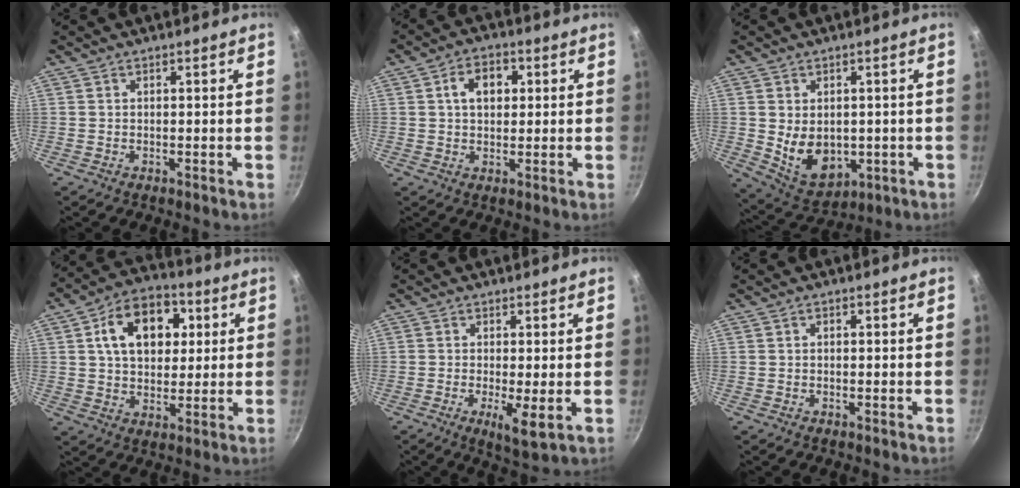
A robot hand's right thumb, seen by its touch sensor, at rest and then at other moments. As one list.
[{"total": 6.8, "force": [1.6, 4.8, 4.6], "torque": [-0.050, 0.009, 0.020]}, {"total": 10.1, "force": [-0.4, 7.4, 6.9], "torque": [-0.094, -0.014, 0.023]}, {"total": 15.4, "force": [4.4, 10.6, 10.3], "torque": [-0.125, 0.009, 0.059]}, {"total": 5.2, "force": [-0.8, 1.0, 5.1], "torque": [-0.090, -0.016, -0.009]}, {"total": 0.7, "force": [0.1, 0.6, 0.4], "torque": [-0.006, 0.006, 0.002]}]